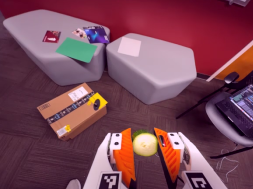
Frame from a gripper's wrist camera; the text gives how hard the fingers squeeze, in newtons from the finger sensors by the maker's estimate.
{"total": 8.8, "left": 8.6, "right": 9.0}